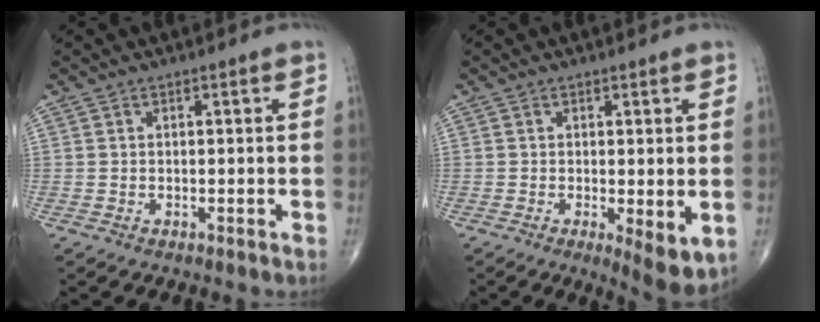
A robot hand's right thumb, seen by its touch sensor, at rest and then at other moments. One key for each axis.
{"total": 6.1, "fx": -1.1, "fy": 1.9, "fz": 5.7, "tx": -0.083, "ty": -0.021, "tz": -0.014}